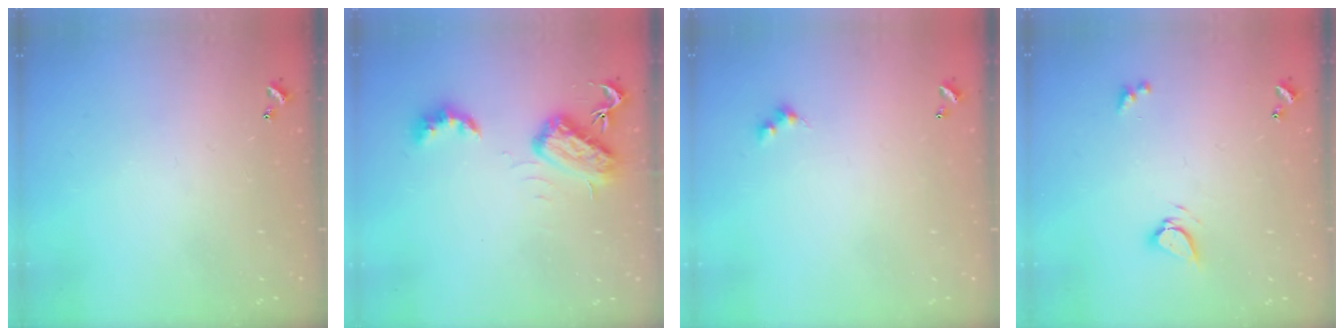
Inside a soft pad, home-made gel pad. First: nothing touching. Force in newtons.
{"total": 5.9, "press": 5.9, "slide": 0.7}
{"total": 1.5, "press": 1.4, "slide": 0.3}
{"total": 3.3, "press": 3.3, "slide": 0.5}